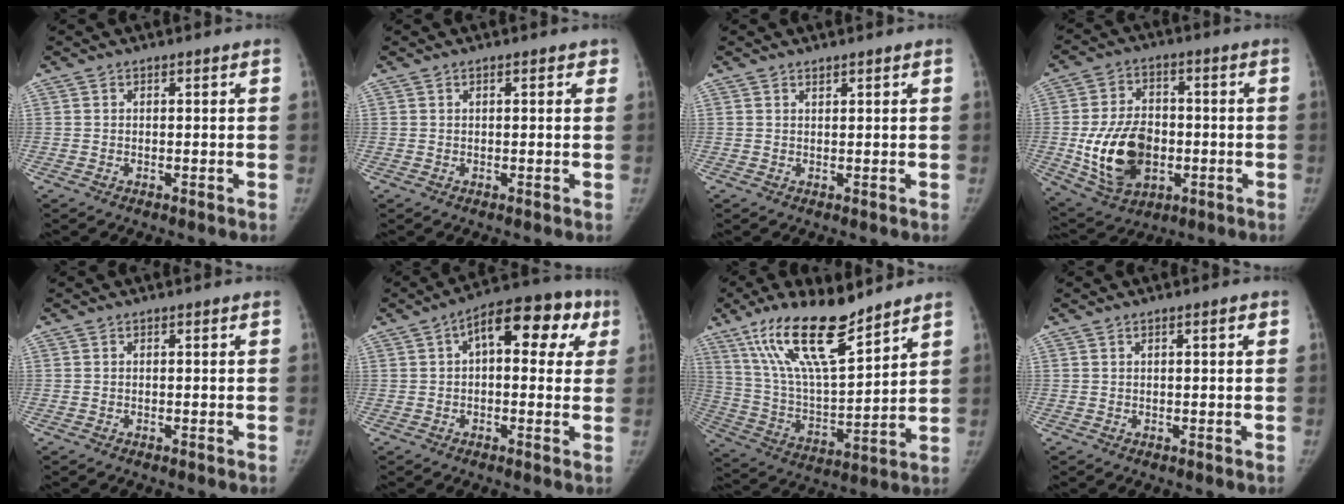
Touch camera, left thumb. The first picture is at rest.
{"total": 1.4, "force": [0.8, 0.6, 1.0], "torque": [-0.007, 0.001, 0.007]}
{"total": 0.8, "force": [0.7, 0.2, 0.4], "torque": [-0.004, -0.006, 0.014]}
{"total": 15.7, "force": [-2.5, 10.7, 11.1], "torque": [-0.176, 0.004, -0.029]}
{"total": 0.0}
{"total": 14.6, "force": [4.6, 7.4, 11.7], "torque": [-0.114, 0.032, 0.053]}
{"total": 19.3, "force": [13.2, 5.3, 13.1], "torque": [-0.218, -0.062, 0.251]}
{"total": 1.2, "force": [0.5, 0.2, 1.0], "torque": [-0.016, 0.002, 0.008]}